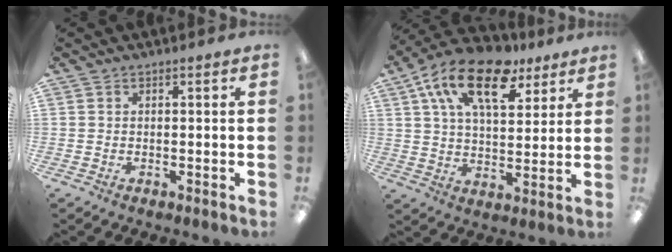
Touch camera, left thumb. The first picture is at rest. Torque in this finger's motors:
{"motor_torque": [0.10, 0.70, 1.78, -0.99, 0.45]}